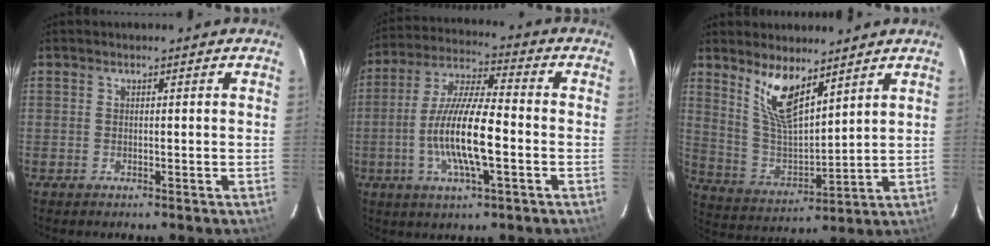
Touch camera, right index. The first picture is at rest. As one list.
[{"total": 13.9, "force": [-3.3, 2.9, 13.2], "torque": [-0.263, -0.004, -0.064]}, {"total": 10.5, "force": [7.0, 3.4, 7.1], "torque": [-0.138, -0.005, 0.148]}]